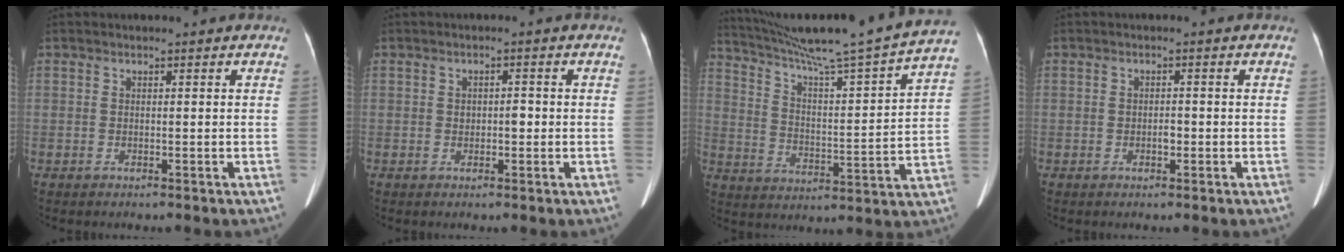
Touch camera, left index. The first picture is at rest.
{"total": 1.7, "force": [-0.2, 1.0, 1.3], "torque": [-0.019, 0.006, -0.002]}
{"total": 22.5, "force": [19.8, -2.0, 10.5], "torque": [-0.178, -0.041, 0.283]}
{"total": 1.2, "force": [-0.5, 0.6, 0.9], "torque": [-0.016, 0.001, -0.008]}